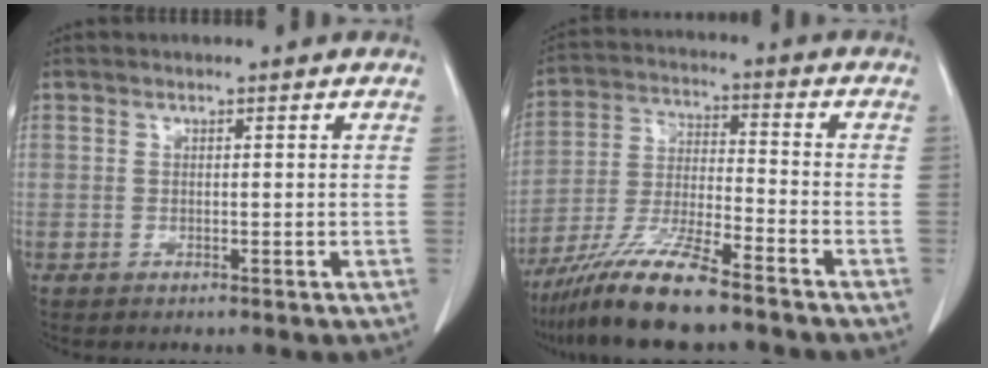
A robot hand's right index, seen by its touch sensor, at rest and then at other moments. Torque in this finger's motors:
{"motor_torque": [1.06, -1.04, 0.51, 0.21]}